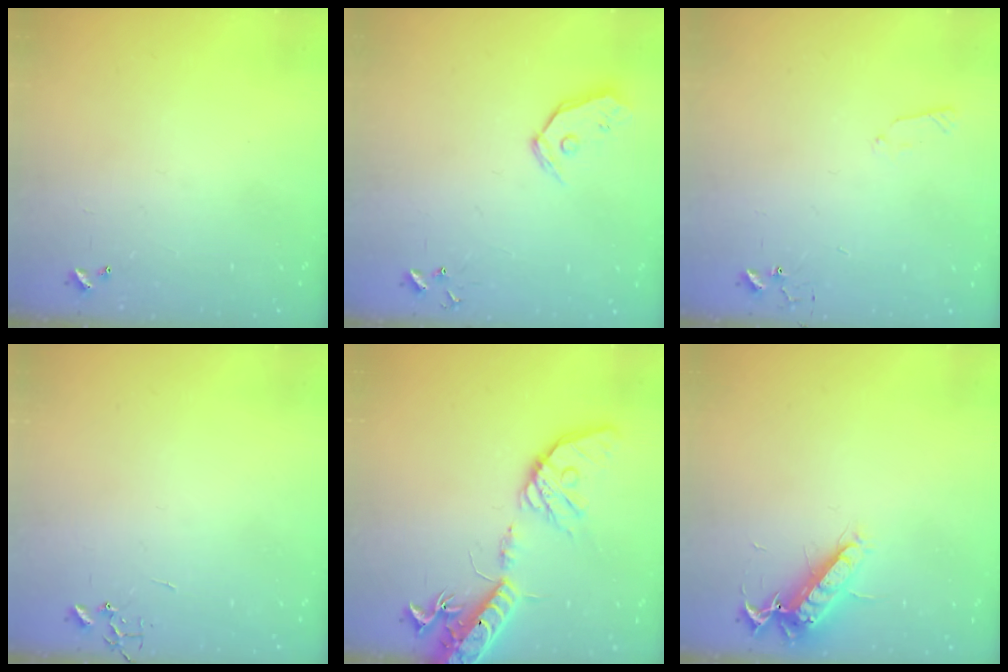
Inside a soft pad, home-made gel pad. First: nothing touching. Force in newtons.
{"total": 7.7, "press": 7.6, "slide": 0.9}
{"total": 4.4, "press": 4.4, "slide": 0.5}
{"total": 0.0}
{"total": 19.4, "press": 19.1, "slide": 3.3}
{"total": 12.9, "press": 12.8, "slide": 1.4}